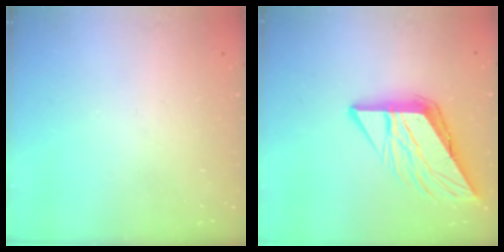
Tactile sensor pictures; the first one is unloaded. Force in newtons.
{"total": 12.2, "press": 12.2, "slide": 1.4}